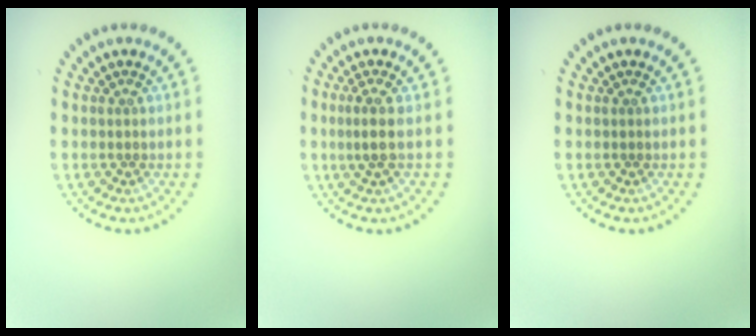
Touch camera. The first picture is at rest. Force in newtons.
{"total": 2.0, "press": 1.4, "slide": 1.4}
{"total": 0.0}